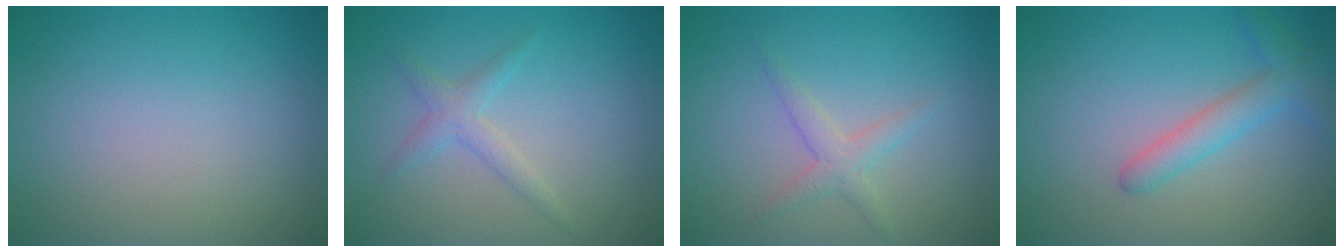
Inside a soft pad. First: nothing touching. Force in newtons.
{"total": 1.7, "press": 1.7, "slide": 0.0}
{"total": 1.8, "press": 1.8, "slide": 0.1}
{"total": 2.8, "press": 2.7, "slide": 0.2}